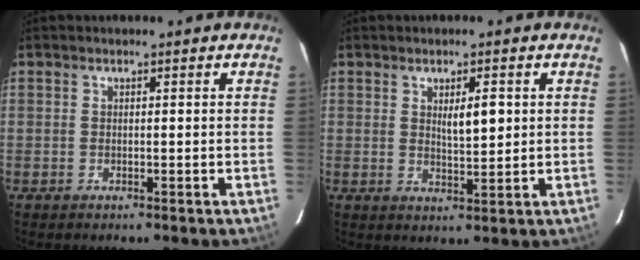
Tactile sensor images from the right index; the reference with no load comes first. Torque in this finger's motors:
{"motor_torque": [0.57, 0.19, 0.10, 0.06]}